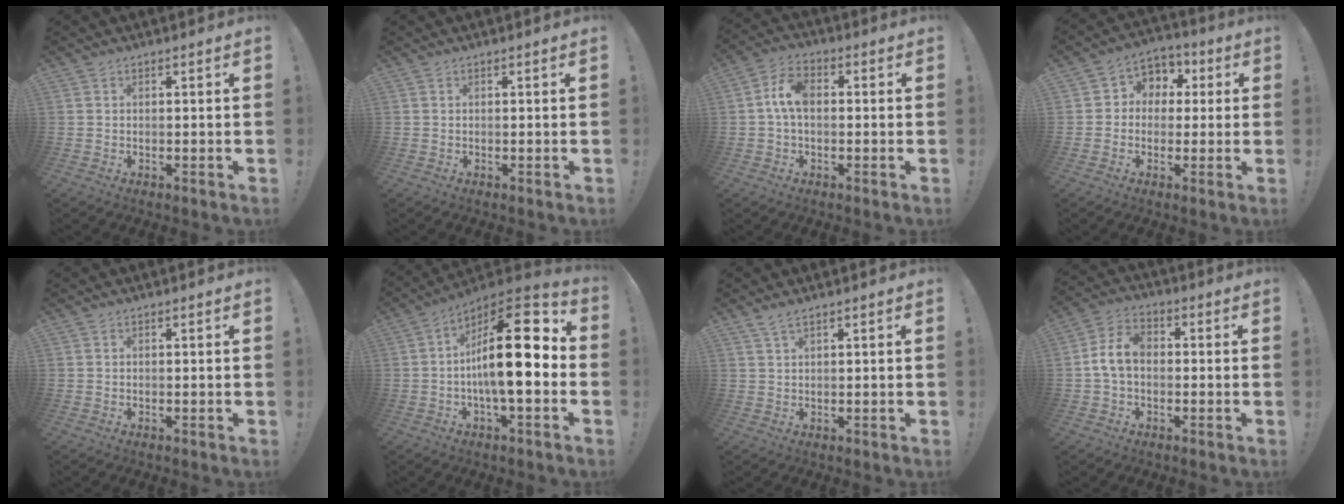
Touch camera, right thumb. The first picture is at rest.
{"total": 0.0}
{"total": 7.6, "force": [0.3, 4.6, 6.0], "torque": [-0.116, 0.011, 0.007]}
{"total": 6.8, "force": [-0.3, 6.4, 2.2], "torque": [-0.023, 0.008, -0.001]}
{"total": 0.0}
{"total": 20.5, "force": [0.4, 6.4, 19.5], "torque": [-0.308, -0.002, 0.001]}
{"total": 2.3, "force": [1.8, 0.3, 1.5], "torque": [-0.035, -0.004, 0.032]}
{"total": 8.8, "force": [-0.5, 5.9, 6.5], "torque": [-0.127, 0.012, -0.004]}